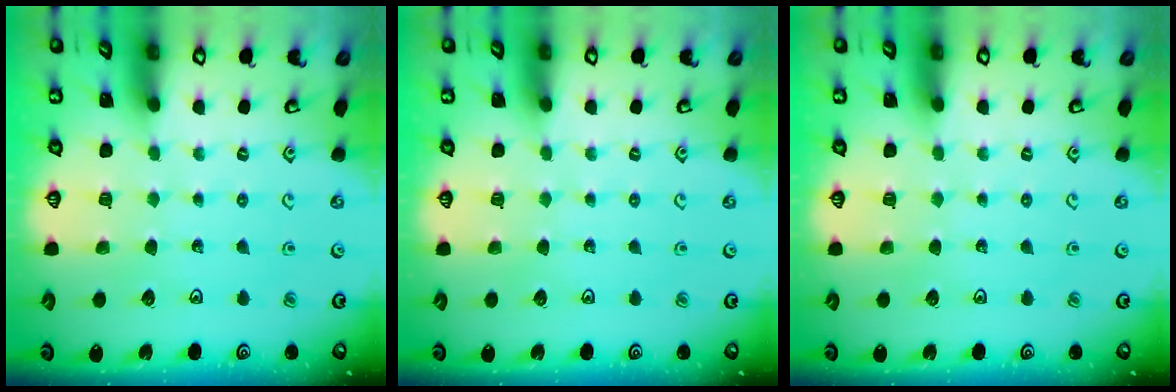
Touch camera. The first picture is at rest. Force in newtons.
{"total": 0.0}
{"total": 0.0}